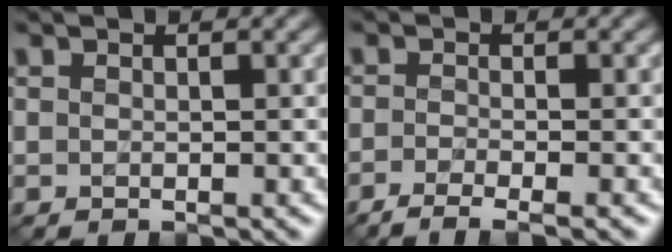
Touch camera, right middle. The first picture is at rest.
{"total": 3.2, "force": [-2.2, 0.7, 2.2], "torque": [-0.037, -0.010, -0.048]}